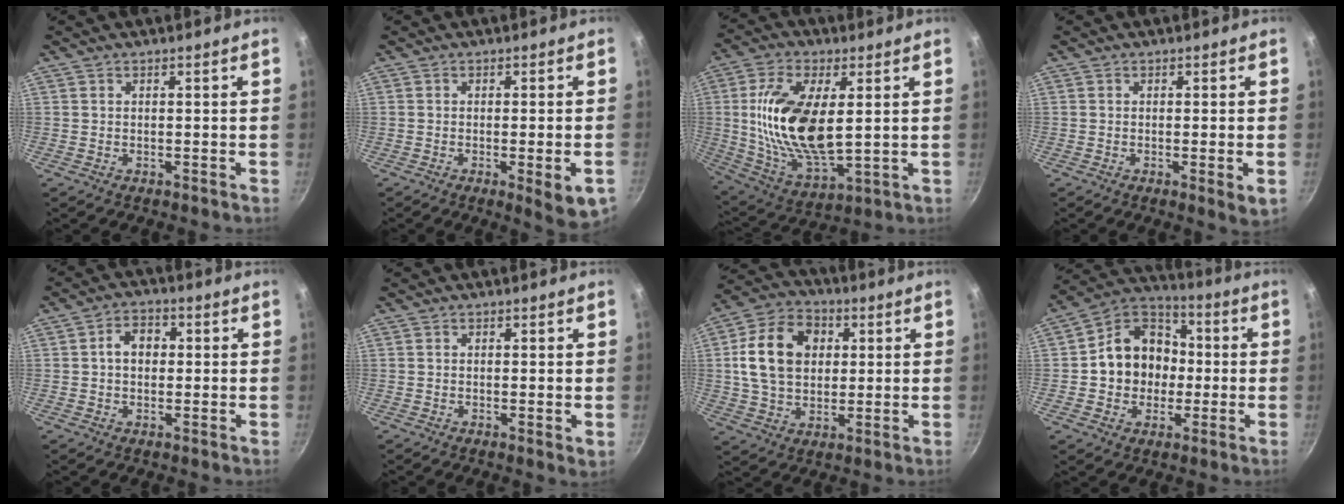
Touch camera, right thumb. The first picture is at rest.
{"total": 7.0, "force": [-2.4, 1.4, 6.5], "torque": [-0.078, -0.001, -0.028]}
{"total": 19.0, "force": [2.6, 9.2, 16.5], "torque": [-0.308, -0.013, 0.054]}
{"total": 3.2, "force": [-0.6, 0.3, 3.1], "torque": [-0.052, -0.012, -0.009]}
{"total": 5.4, "force": [0.5, 4.1, 3.4], "torque": [-0.029, 0.013, 0.001]}
{"total": 1.6, "force": [-0.1, 0.1, 1.6], "torque": [-0.025, -0.007, -0.004]}
{"total": 15.5, "force": [2.9, 11.5, 10.0], "torque": [-0.159, 0.009, 0.041]}
{"total": 14.4, "force": [-0.4, 12.3, 7.4], "torque": [-0.083, 0.035, -0.021]}